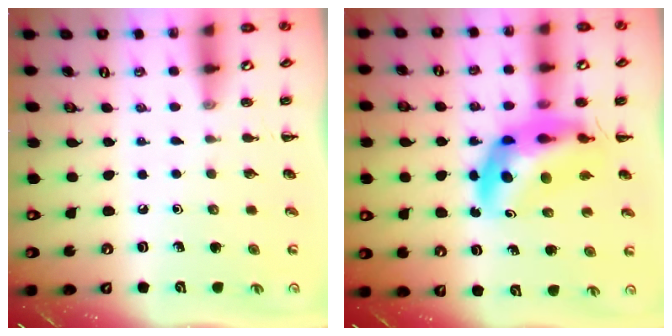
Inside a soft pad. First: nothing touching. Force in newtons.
{"total": 11.0, "press": 10.5, "slide": 3.2}